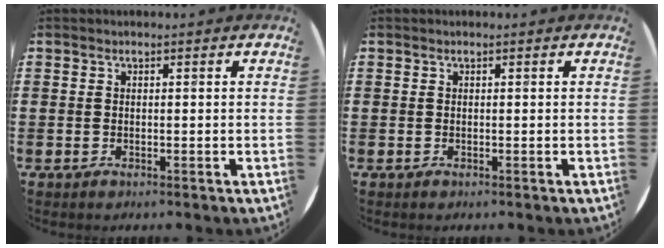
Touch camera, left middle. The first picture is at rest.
{"total": 0.0}